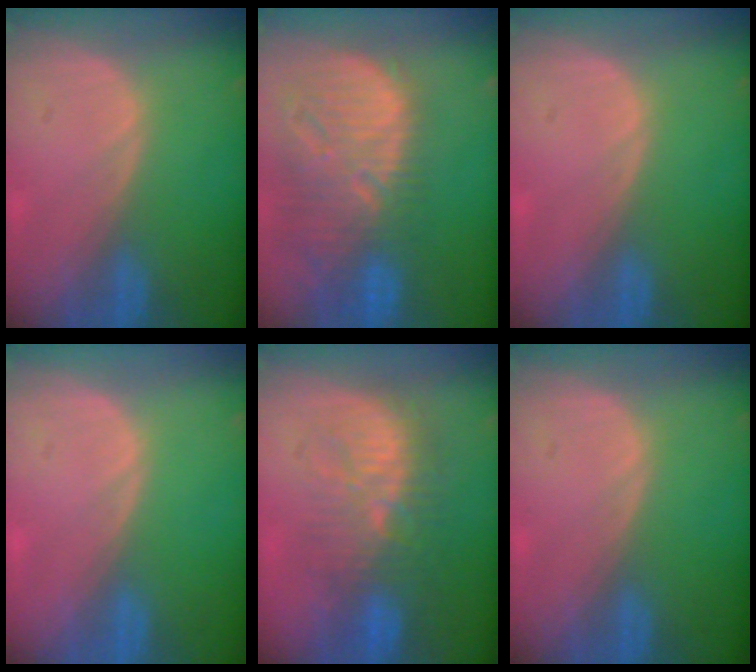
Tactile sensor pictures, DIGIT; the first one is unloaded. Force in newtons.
{"total": 13.3, "press": 11.5, "slide": 6.7}
{"total": 0.0}
{"total": 0.0}
{"total": 9.2, "press": 9.0, "slide": 2.0}
{"total": 0.0}